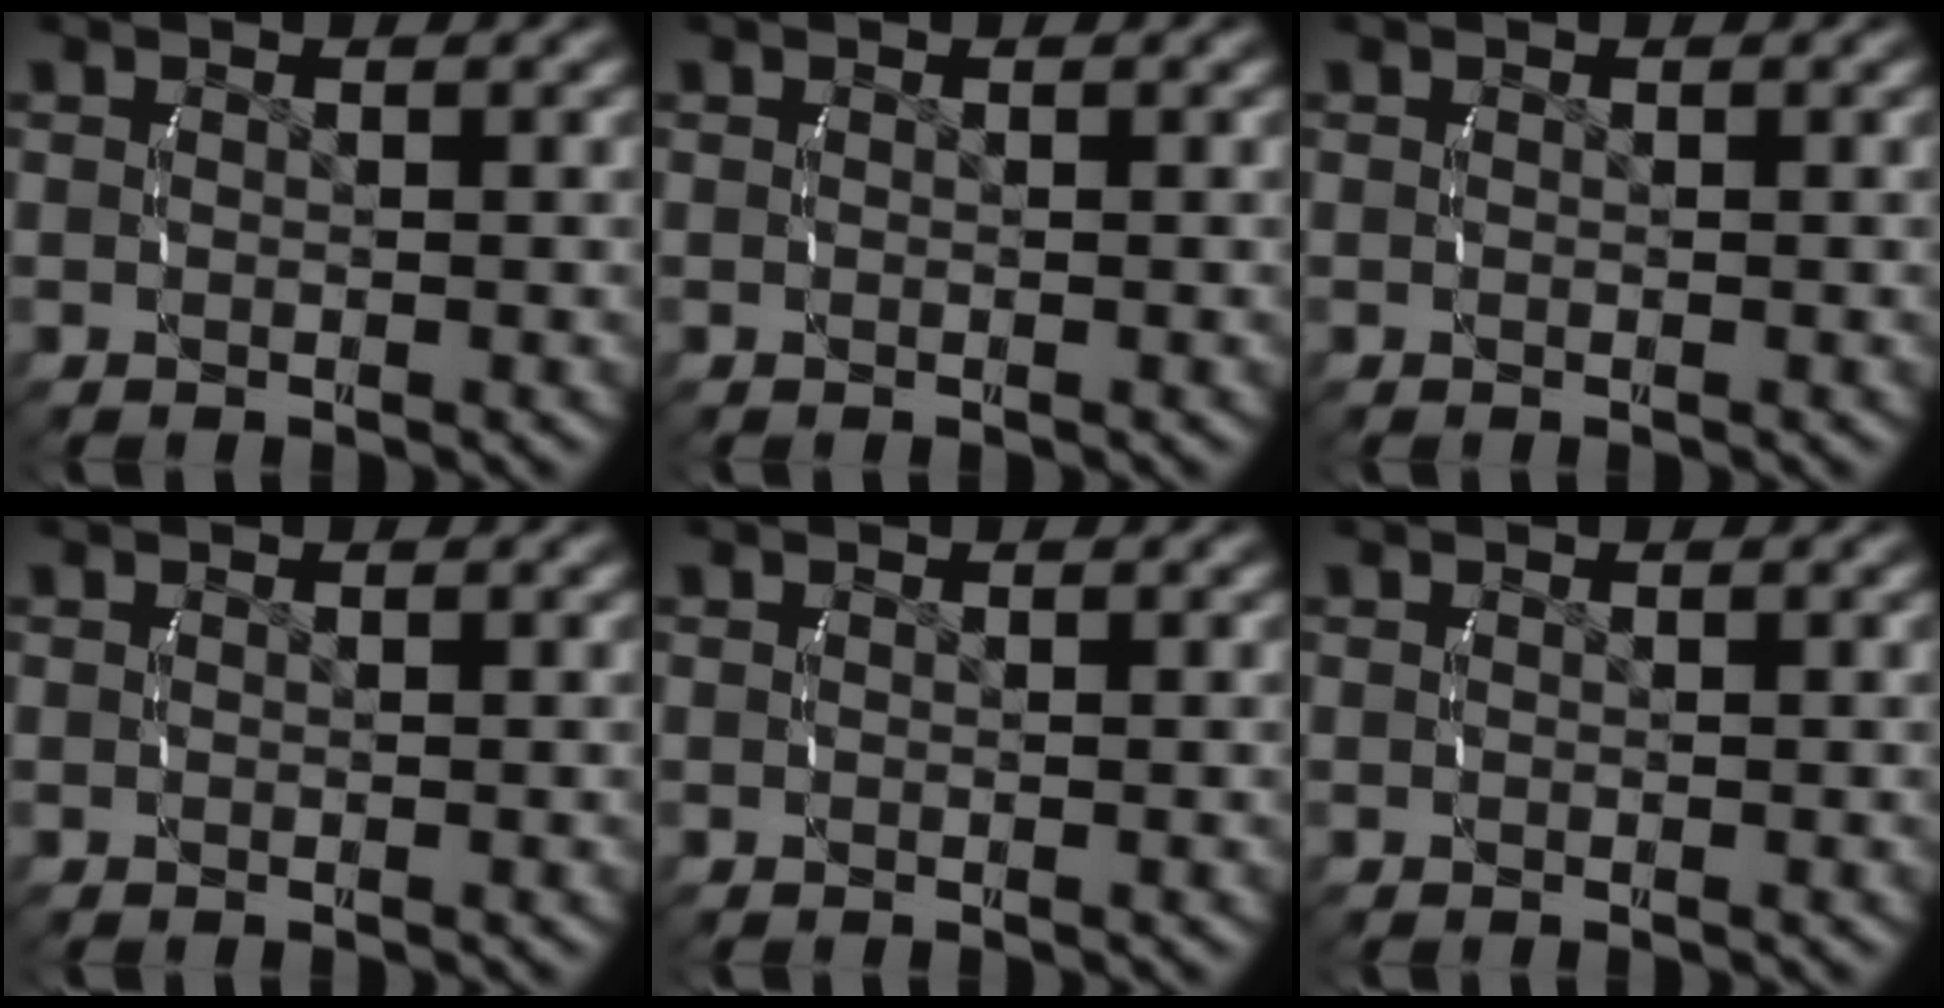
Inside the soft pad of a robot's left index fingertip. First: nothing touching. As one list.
[{"total": 0.0}, {"total": 0.0}, {"total": 0.0}, {"total": 0.0}, {"total": 0.0}]